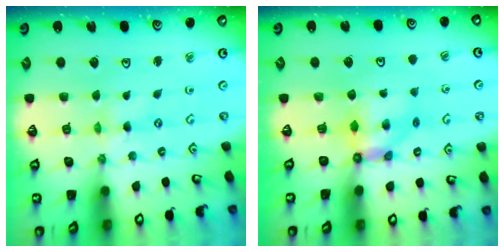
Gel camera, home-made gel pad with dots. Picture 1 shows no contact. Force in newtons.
{"total": 5.4, "press": 5.4, "slide": 0.3}